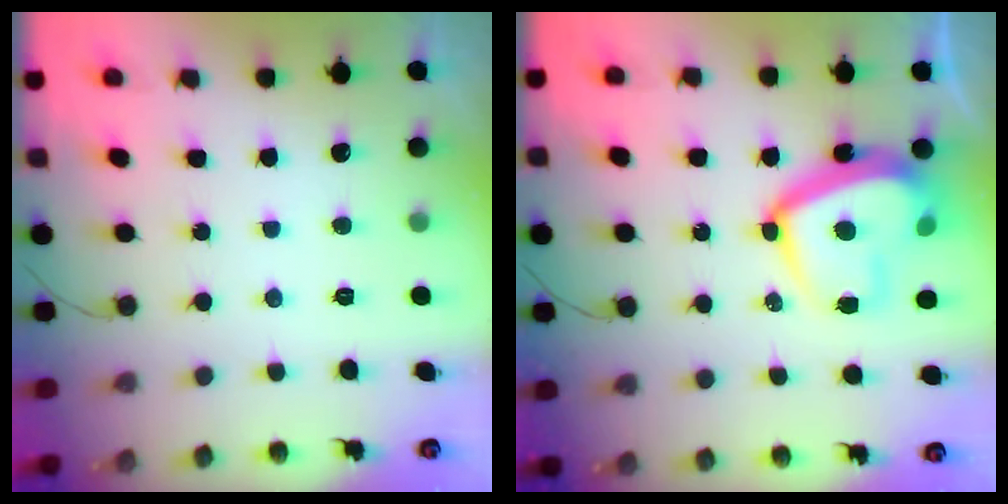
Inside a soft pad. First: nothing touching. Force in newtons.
{"total": 18.2, "press": 18.1, "slide": 1.7}